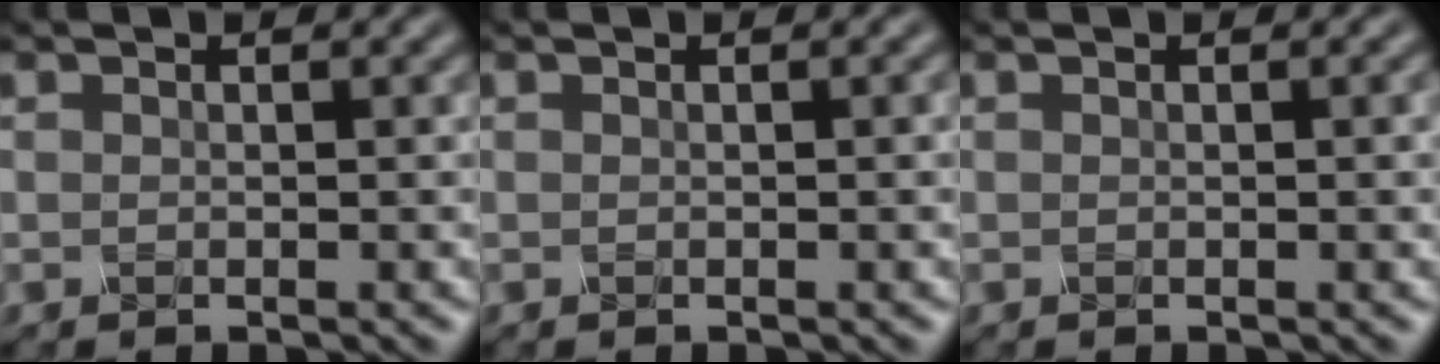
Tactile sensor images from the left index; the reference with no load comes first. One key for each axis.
{"total": 0.9, "fx": 0.0, "fy": 0.3, "fz": 0.9, "tx": -0.008, "ty": 0.002, "tz": -0.003}
{"total": 1.5, "fx": 0.1, "fy": 0.5, "fz": 1.4, "tx": -0.012, "ty": 0.003, "tz": -0.002}